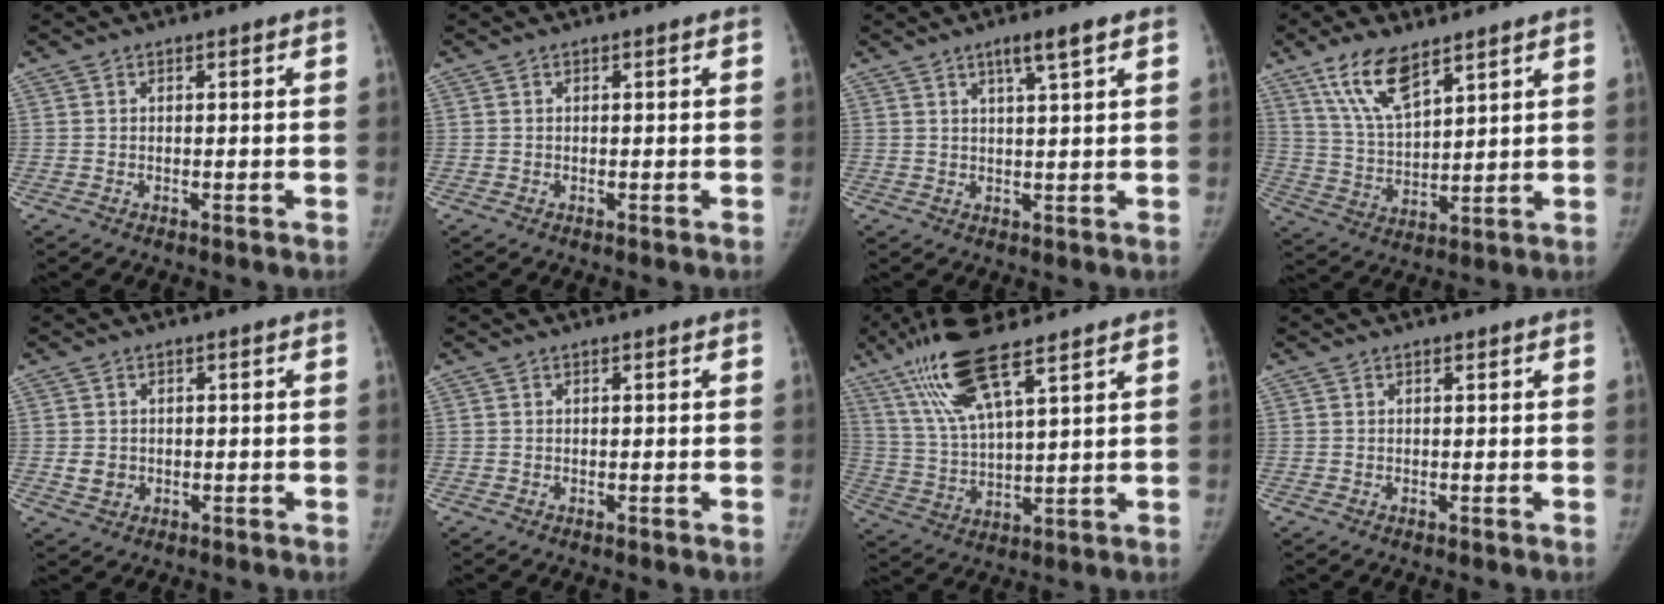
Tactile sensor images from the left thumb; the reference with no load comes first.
{"total": 0.0}
{"total": 4.2, "force": [2.5, 0.1, 3.4], "torque": [-0.060, -0.011, 0.045]}
{"total": 11.1, "force": [7.2, 4.1, 7.3], "torque": [-0.126, -0.034, 0.147]}
{"total": 2.8, "force": [-0.2, 2.4, 1.3], "torque": [-0.012, 0.000, 0.003]}
{"total": 0.0}
{"total": 14.8, "force": [9.4, 3.6, 10.8], "torque": [-0.215, -0.026, 0.189]}
{"total": 0.0}